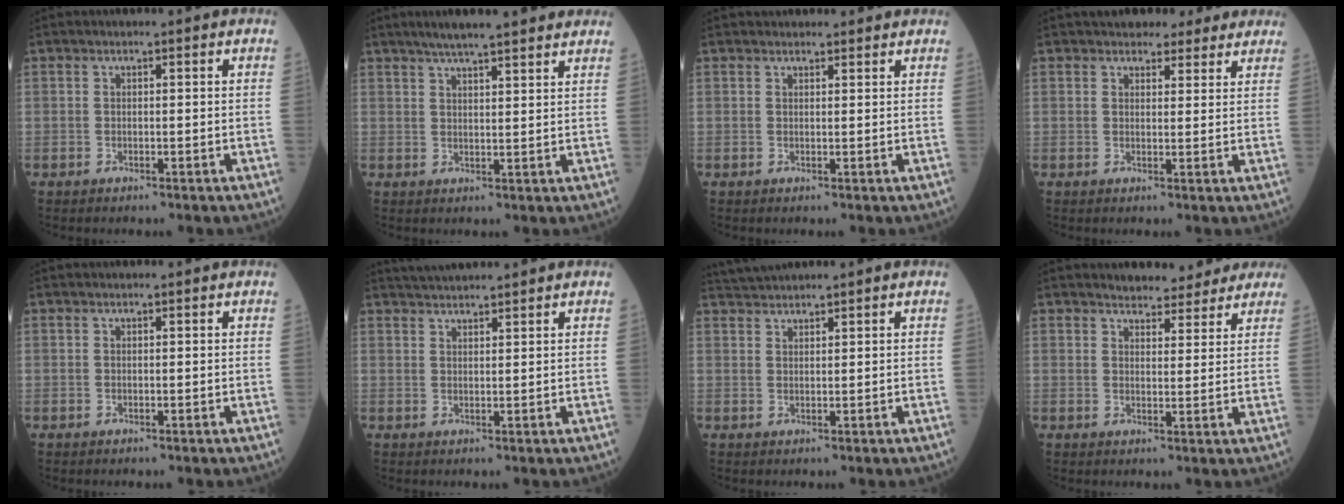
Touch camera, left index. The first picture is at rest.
{"total": 10.7, "force": [8.8, 1.0, 5.9], "torque": [-0.083, 0.027, 0.116]}
{"total": 4.0, "force": [3.8, 1.0, 0.6], "torque": [-0.005, 0.027, 0.048]}
{"total": 6.9, "force": [6.0, 2.9, 2.0], "torque": [-0.012, 0.016, 0.071]}
{"total": 0.0}
{"total": 4.6, "force": [4.4, -0.3, 1.3], "torque": [-0.022, 0.032, 0.078]}
{"total": 2.8, "force": [2.7, -0.7, 0.1], "torque": [-0.013, 0.016, 0.062]}
{"total": 8.6, "force": [7.9, 2.8, 2.1], "torque": [-0.011, 0.006, 0.087]}